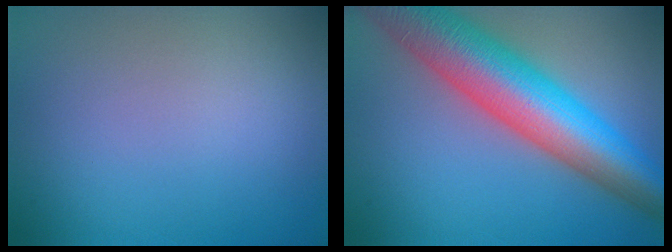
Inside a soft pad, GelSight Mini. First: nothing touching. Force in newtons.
{"total": 11.7, "press": 11.7, "slide": 0.6}